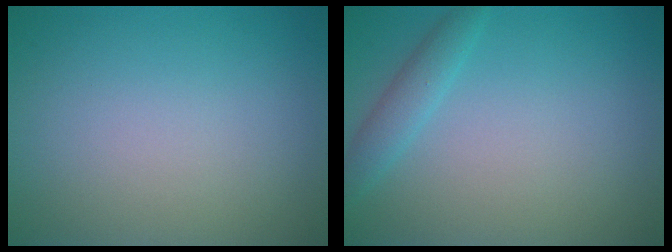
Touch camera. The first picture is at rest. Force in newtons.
{"total": 1.9, "press": 1.9, "slide": 0.1}